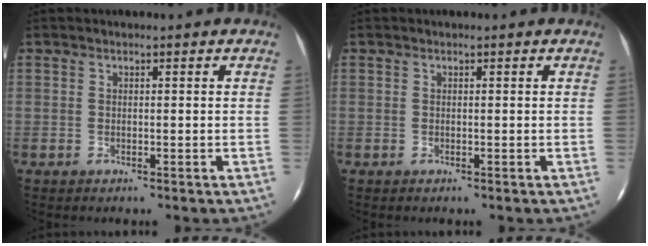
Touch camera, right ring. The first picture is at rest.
{"total": 0.0}